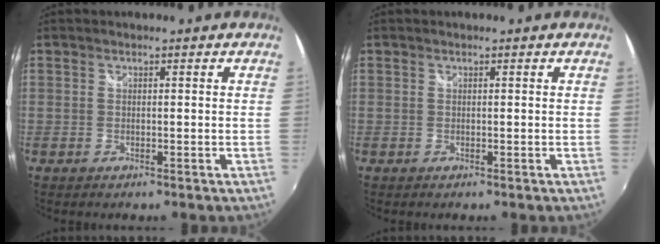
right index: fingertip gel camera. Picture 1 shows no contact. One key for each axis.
{"total": 0.0}